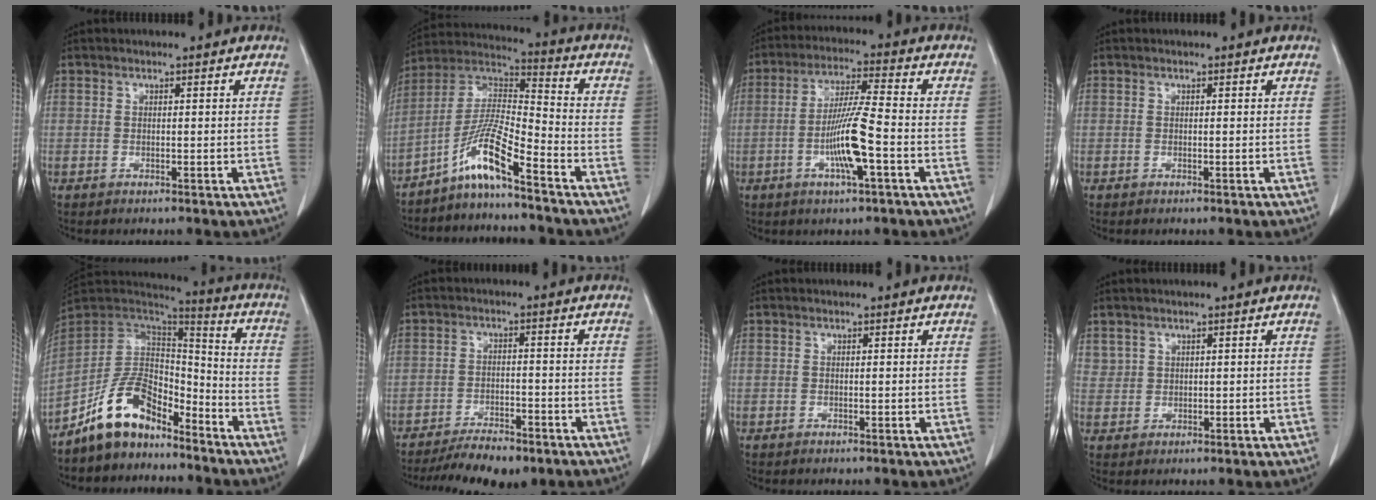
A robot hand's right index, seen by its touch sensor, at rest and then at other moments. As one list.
[{"total": 9.6, "force": [-6.5, 0.2, 7.0], "torque": [-0.147, 0.009, -0.128]}, {"total": 9.5, "force": [-2.7, 0.2, 9.1], "torque": [-0.175, -0.003, -0.052]}, {"total": 0.0}, {"total": 11.9, "force": [-8.9, 5.4, 5.7], "torque": [-0.112, 0.036, -0.168]}, {"total": 9.3, "force": [-7.5, 2.8, 4.8], "torque": [-0.070, -0.009, -0.116]}, {"total": 0.0}, {"total": 1.8, "force": [1.2, 1.4, 0.1], "torque": [0.011, 0.006, 0.021]}]